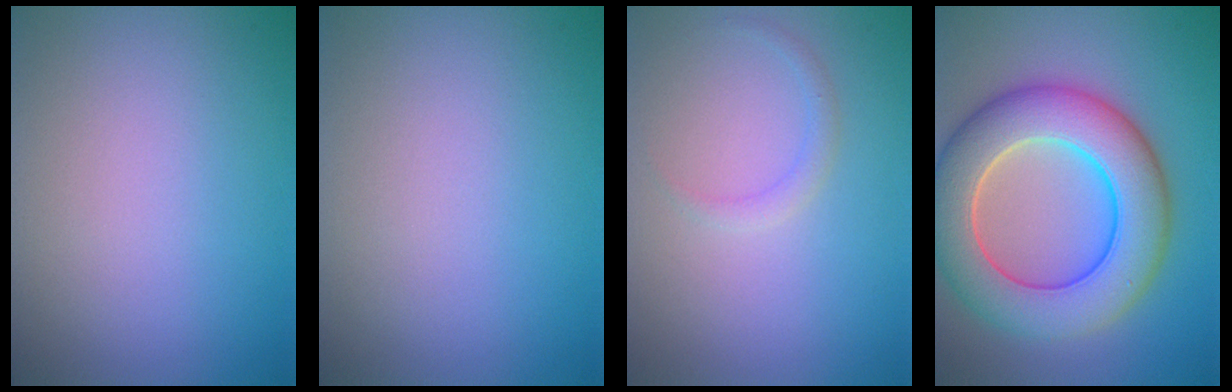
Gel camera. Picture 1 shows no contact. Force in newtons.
{"total": 0.0}
{"total": 1.1, "press": 1.1, "slide": 0.0}
{"total": 10.2, "press": 10.1, "slide": 0.6}